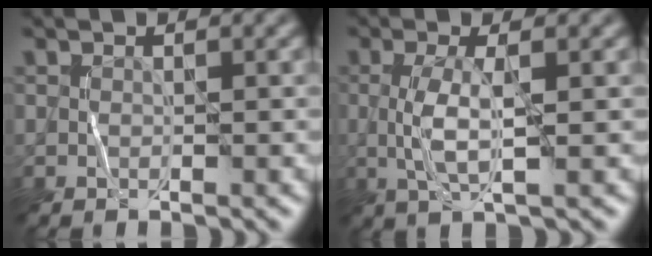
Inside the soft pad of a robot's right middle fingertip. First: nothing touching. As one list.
[{"total": 3.1, "force": [0.0, 0.7, 3.0], "torque": [-0.071, 0.002, -0.001]}]